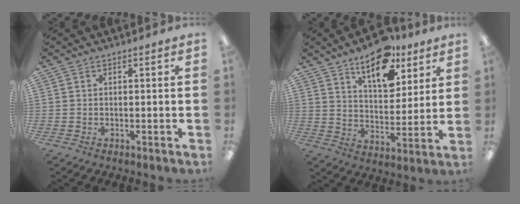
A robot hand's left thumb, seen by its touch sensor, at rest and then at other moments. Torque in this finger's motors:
{"motor_torque": [0.19, 0.53, 1.11, -1.66, 0.05]}